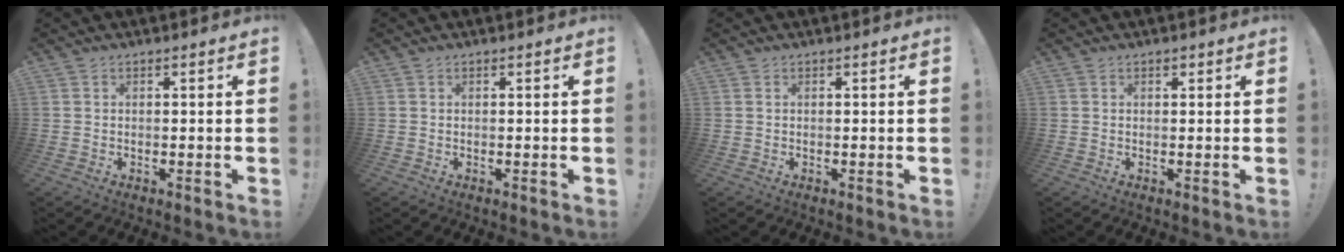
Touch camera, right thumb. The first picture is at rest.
{"total": 0.0}
{"total": 0.0}
{"total": 0.6, "force": [0.4, 0.5, 0.2], "torque": [0.004, -0.002, 0.005]}